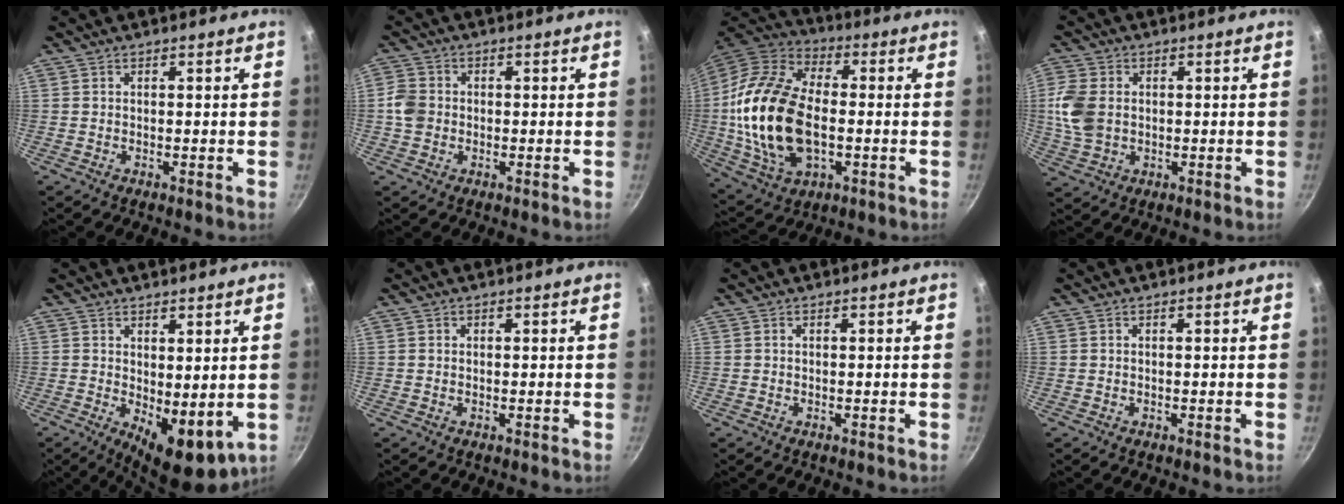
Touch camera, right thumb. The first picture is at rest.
{"total": 4.6, "force": [-0.5, 4.0, 2.1], "torque": [-0.027, 0.011, -0.016]}
{"total": 23.2, "force": [-1.5, 14.1, 18.4], "torque": [-0.352, 0.020, -0.027]}
{"total": 8.5, "force": [0.6, 6.4, 5.6], "torque": [-0.111, 0.003, 0.013]}
{"total": 8.7, "force": [0.5, 4.1, 7.6], "torque": [-0.087, -0.020, 0.020]}
{"total": 0.5, "force": [0.2, 0.5, 0.1], "torque": [0.002, 0.001, 0.001]}
{"total": 0.0}
{"total": 0.0}